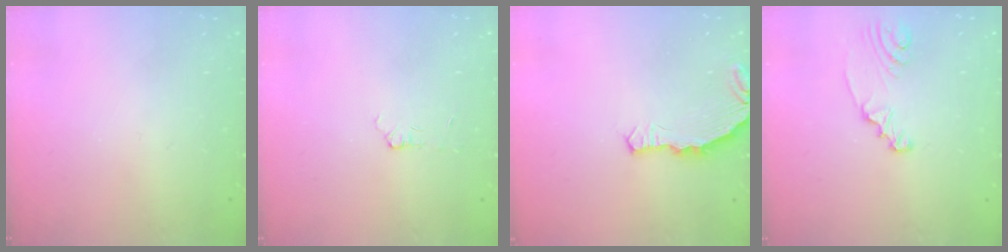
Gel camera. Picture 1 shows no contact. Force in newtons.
{"total": 3.0, "press": 3.0, "slide": 0.2}
{"total": 5.9, "press": 5.2, "slide": 2.8}
{"total": 2.3, "press": 2.3, "slide": 0.3}